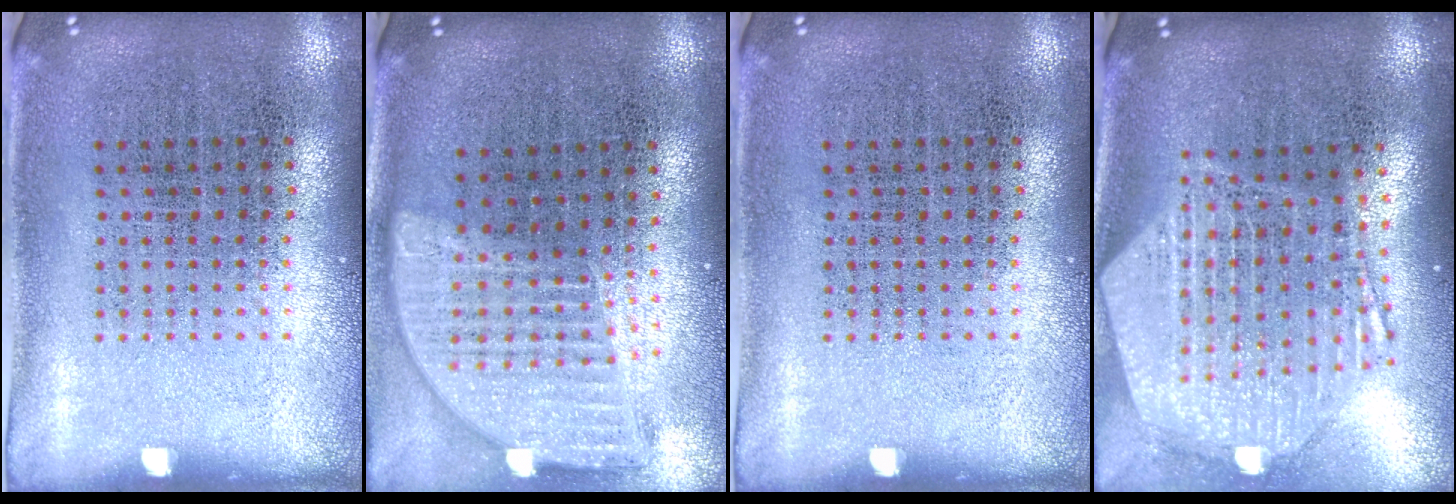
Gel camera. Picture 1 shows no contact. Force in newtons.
{"total": 2.0, "press": 1.6, "slide": 1.2}
{"total": 0.0}
{"total": 2.8, "press": 2.2, "slide": 1.7}